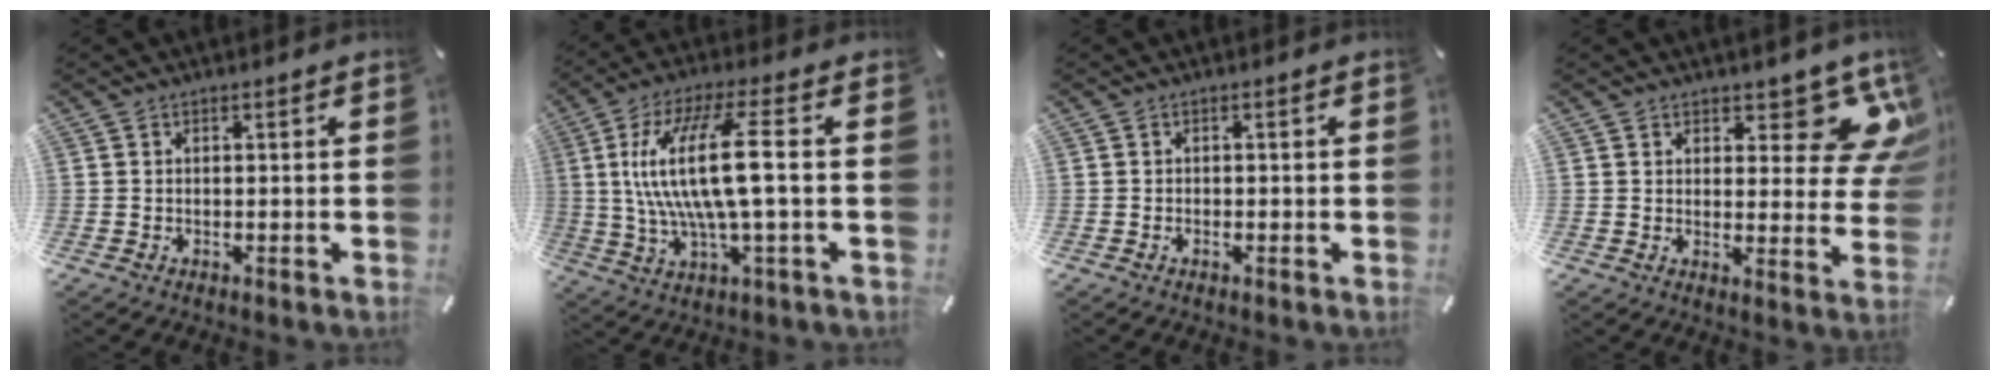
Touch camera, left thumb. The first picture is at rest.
{"total": 17.1, "force": [1.8, 3.5, 16.7], "torque": [-0.357, -0.012, 0.011]}
{"total": 0.9, "force": [-0.3, 0.3, 0.8], "torque": [-0.015, -0.001, -0.005]}
{"total": 10.1, "force": [7.9, 4.3, 4.7], "torque": [-0.036, -0.067, 0.137]}